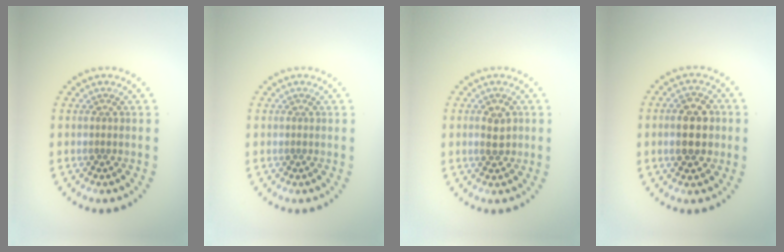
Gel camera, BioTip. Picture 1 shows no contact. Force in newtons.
{"total": 0.0}
{"total": 1.9, "press": 1.9, "slide": 0.1}
{"total": 4.5, "press": 4.5, "slide": 0.2}